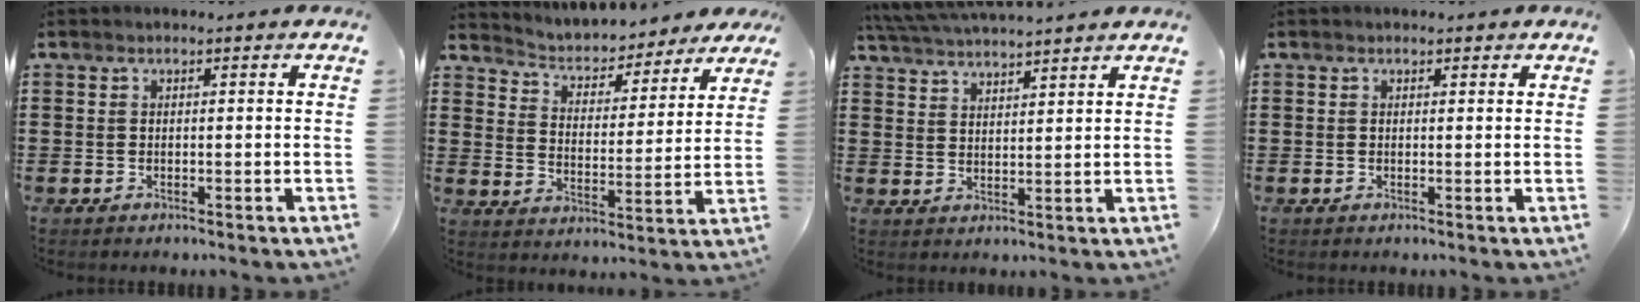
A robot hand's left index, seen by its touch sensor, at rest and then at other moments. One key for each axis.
{"total": 3.8, "fx": 3.6, "fy": 0.9, "fz": 0.4, "tx": -0.033, "ty": -0.026, "tz": 0.054}
{"total": 4.5, "fx": 4.5, "fy": -0.2, "fz": 0.6, "tx": -0.029, "ty": -0.021, "tz": 0.079}
{"total": 1.6, "fx": -0.6, "fy": 0.5, "fz": 1.4, "tx": -0.029, "ty": 0.004, "tz": -0.015}